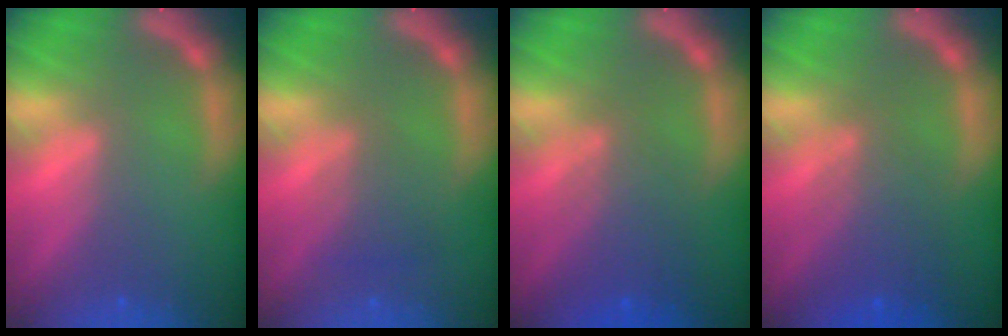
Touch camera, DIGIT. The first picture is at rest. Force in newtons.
{"total": 2.5}
{"total": 4.6}
{"total": 4.6}